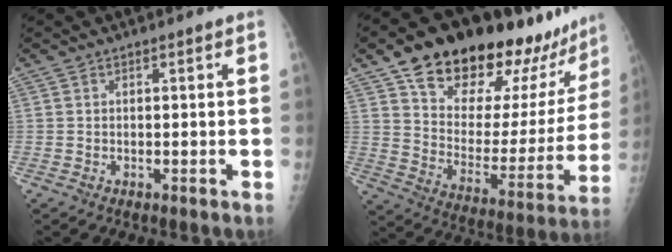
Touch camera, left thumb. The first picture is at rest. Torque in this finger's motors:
{"motor_torque": [0.77, 0.61, 1.39, -1.39, 0.12]}